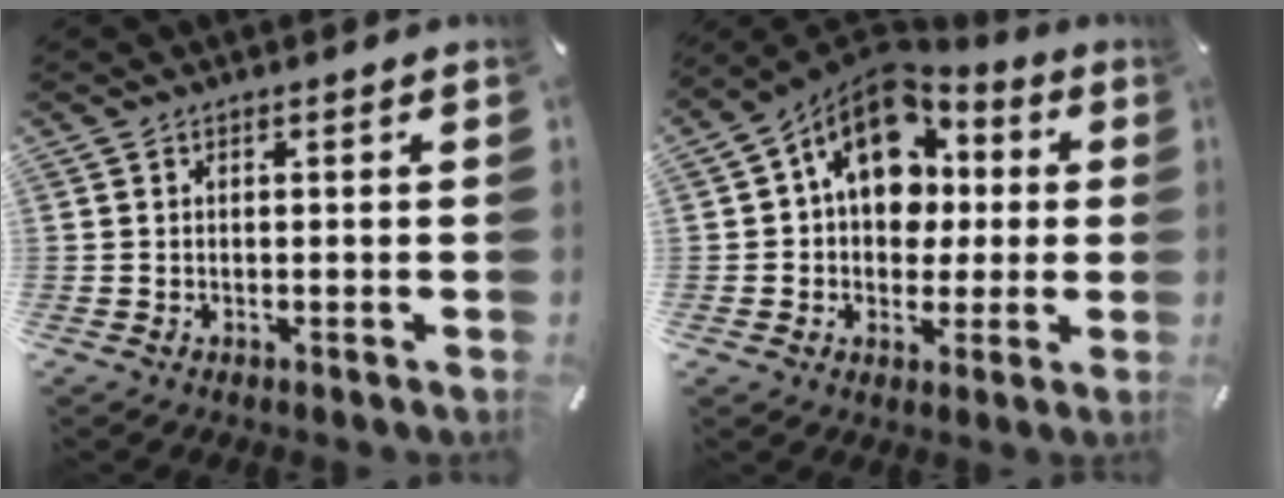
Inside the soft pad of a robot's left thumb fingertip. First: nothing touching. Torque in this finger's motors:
{"motor_torque": [0.79, 1.02, 2.17, -0.61, 0.15]}